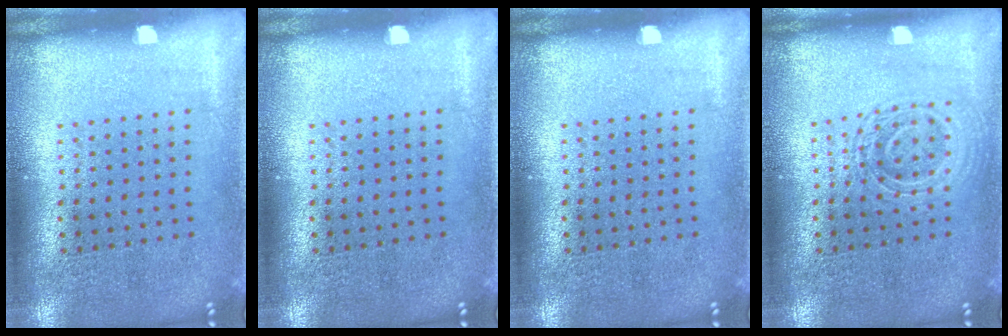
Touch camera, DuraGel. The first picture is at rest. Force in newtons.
{"total": 0.0}
{"total": 0.0}
{"total": 2.5, "press": 2.5, "slide": 0.5}